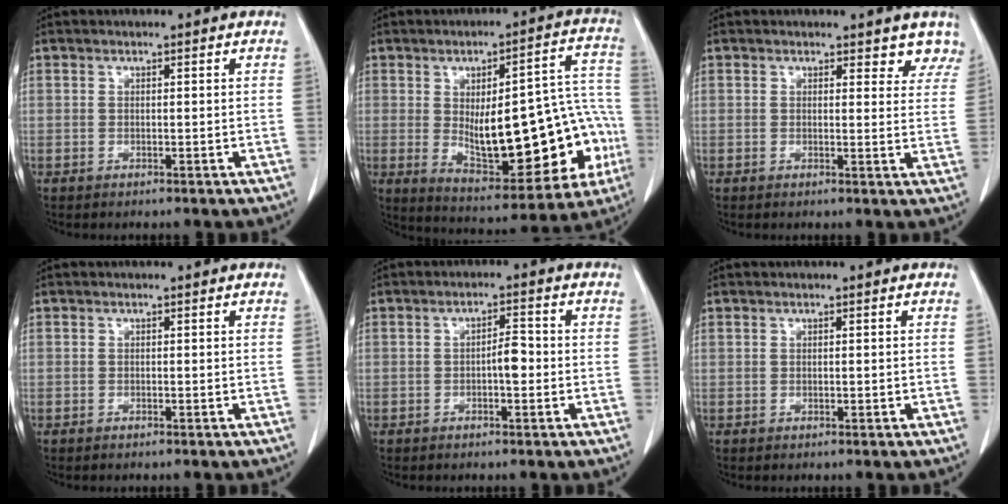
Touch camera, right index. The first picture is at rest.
{"total": 23.3, "force": [-3.0, 8.4, 21.5], "torque": [-0.244, 0.034, -0.009]}
{"total": 4.7, "force": [4.1, 1.9, 0.9], "torque": [0.018, -0.012, 0.026]}
{"total": 0.0}
{"total": 2.8, "force": [-0.5, 0.8, 2.6], "torque": [-0.034, 0.007, -0.006]}
{"total": 0.0}